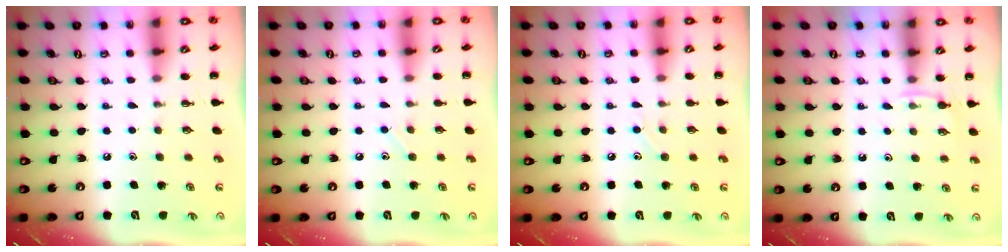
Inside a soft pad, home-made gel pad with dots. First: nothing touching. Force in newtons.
{"total": 4.0, "press": 3.8, "slide": 1.2}
{"total": 5.3, "press": 5.0, "slide": 1.8}
{"total": 4.0, "press": 3.8, "slide": 1.3}